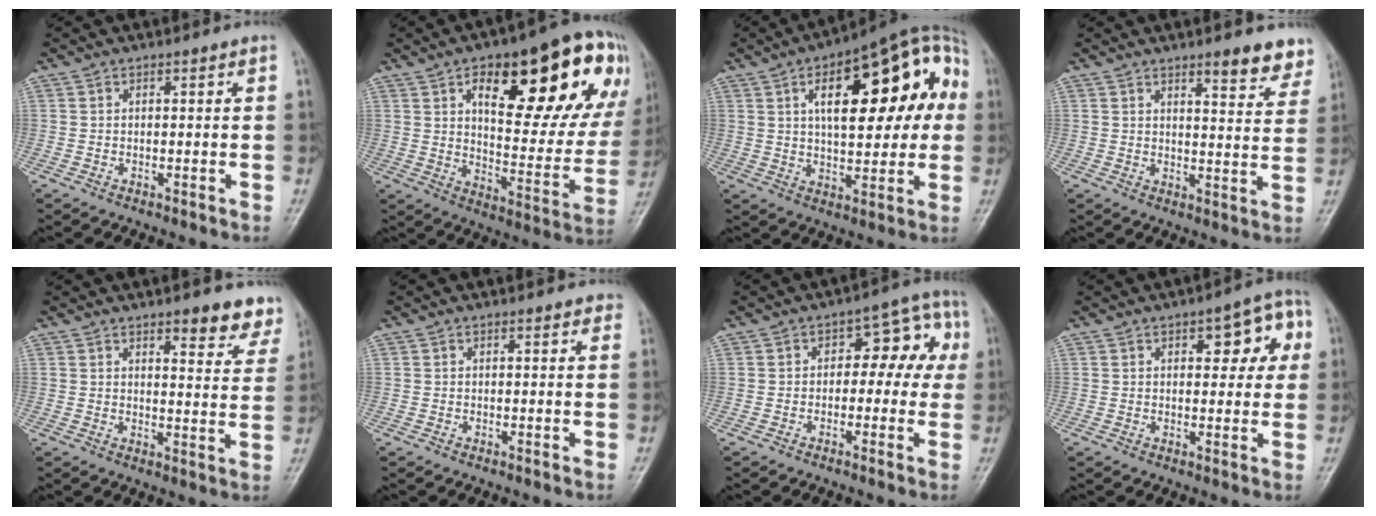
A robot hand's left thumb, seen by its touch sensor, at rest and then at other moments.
{"total": 28.6, "force": [12.0, 11.6, 23.2], "torque": [-0.263, -0.011, 0.172]}
{"total": 22.4, "force": [4.9, 9.3, 19.8], "torque": [-0.253, 0.026, 0.060]}
{"total": 8.2, "force": [6.2, 2.2, 4.8], "torque": [-0.032, -0.036, 0.073]}
{"total": 9.2, "force": [7.3, 3.0, 4.7], "torque": [-0.019, -0.040, 0.074]}
{"total": 1.5, "force": [1.1, 0.7, 0.7], "torque": [0.006, 0.001, 0.006]}
{"total": 8.9, "force": [0.6, 5.5, 6.9], "torque": [-0.039, 0.038, -0.002]}
{"total": 10.8, "force": [3.6, 4.9, 9.0], "torque": [-0.075, 0.008, 0.039]}